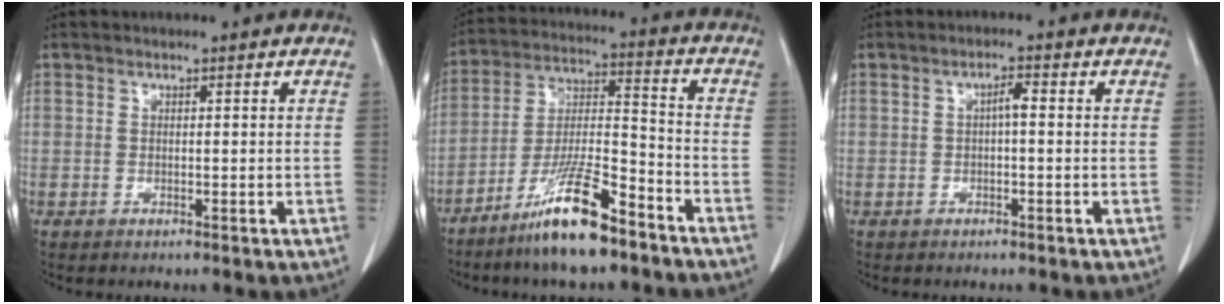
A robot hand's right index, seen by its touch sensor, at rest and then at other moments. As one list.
[{"total": 13.2, "force": [-9.3, 1.8, 9.2], "torque": [-0.181, -0.011, -0.171]}, {"total": 1.9, "force": [0.0, 0.4, 1.9], "torque": [-0.031, 0.006, 0.000]}]